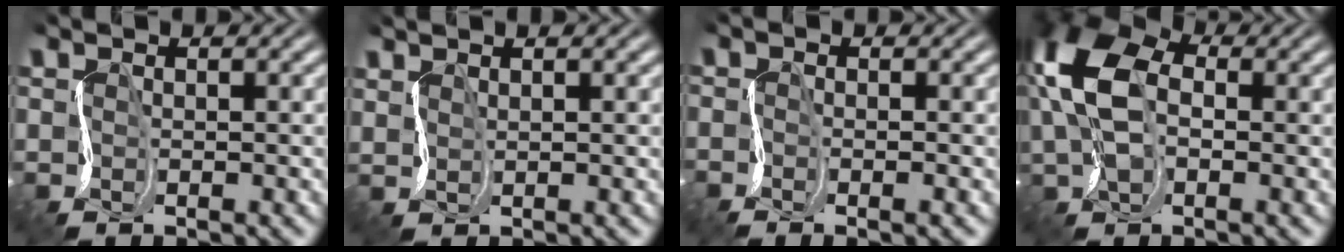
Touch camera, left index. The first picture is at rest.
{"total": 1.8, "force": [1.6, 0.2, 0.9], "torque": [-0.025, 0.012, 0.025]}
{"total": 1.3, "force": [-0.5, 0.1, 1.2], "torque": [-0.003, 0.006, -0.019]}
{"total": 9.5, "force": [1.4, 6.2, 7.1], "torque": [-0.167, 0.009, 0.025]}